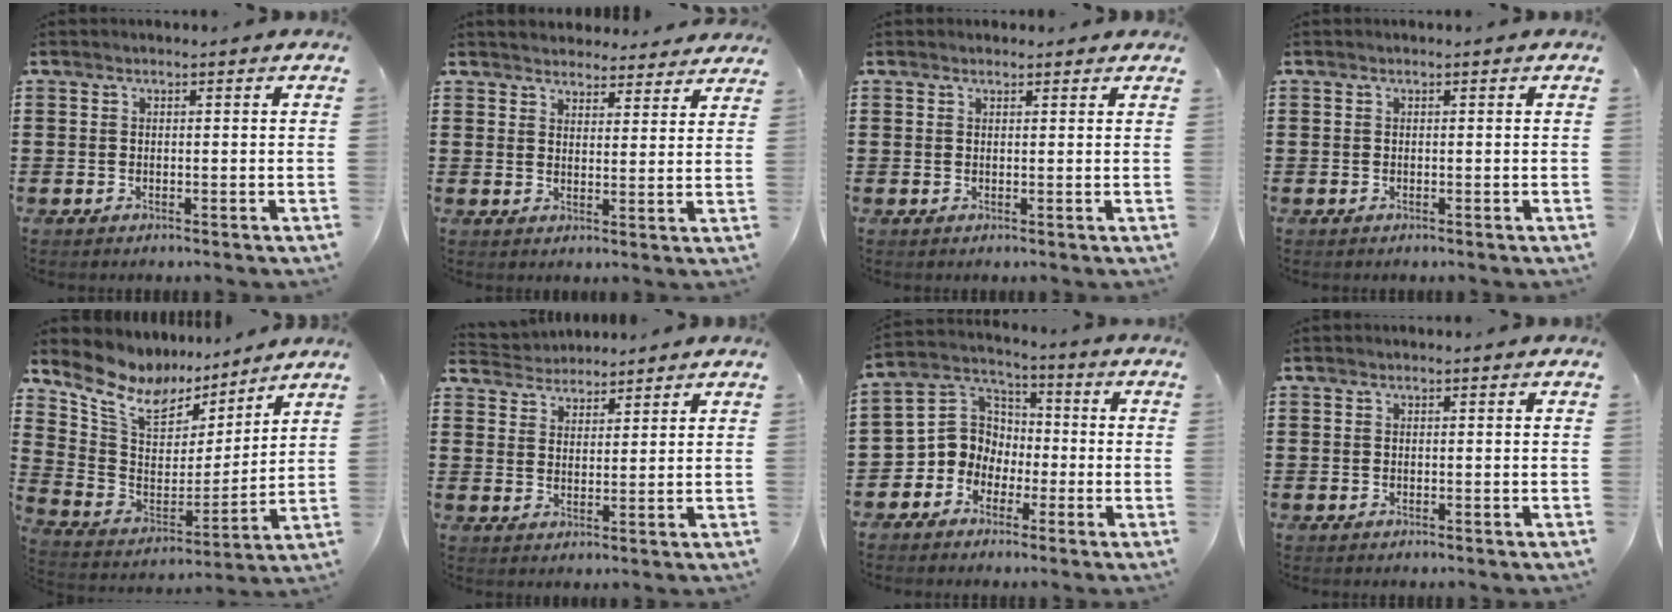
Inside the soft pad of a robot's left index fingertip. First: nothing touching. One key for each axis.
{"total": 3.7, "fx": 3.6, "fy": 0.5, "fz": -0.2, "tx": -0.001, "ty": -0.018, "tz": 0.065}
{"total": 1.0, "fx": 0.9, "fy": 0.4, "fz": 0.1, "tx": -0.005, "ty": 0.003, "tz": 0.017}
{"total": 0.0}
{"total": 9.7, "fx": 7.7, "fy": 4.9, "fz": 3.4, "tx": -0.106, "ty": -0.045, "tz": 0.139}
{"total": 3.7, "fx": 3.5, "fy": 1.1, "fz": -0.3, "tx": -0.013, "ty": -0.010, "tz": 0.066}
{"total": 7.6, "fx": -2.2, "fy": 7.0, "fz": 2.0, "tx": -0.091, "ty": 0.003, "tz": -0.051}
{"total": 0.0}